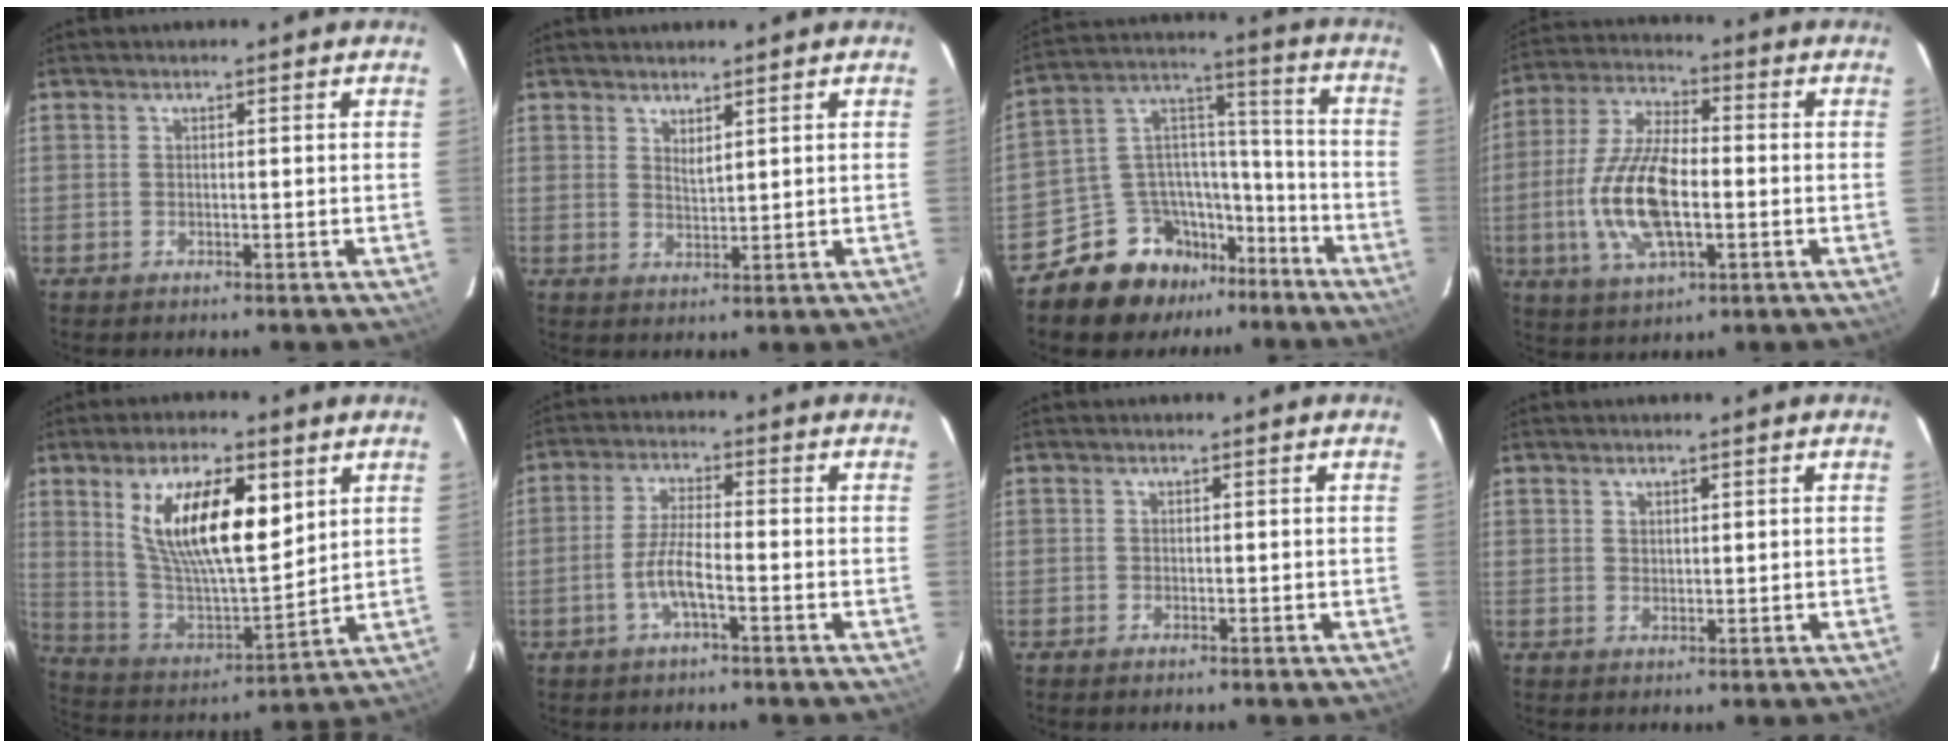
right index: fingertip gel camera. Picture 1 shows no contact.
{"total": 2.1, "force": [1.8, 0.5, 1.1], "torque": [-0.018, -0.002, 0.031]}
{"total": 15.0, "force": [-11.2, 8.9, 4.4], "torque": [-0.094, 0.069, -0.178]}
{"total": 15.0, "force": [-2.9, 6.3, 13.3], "torque": [-0.282, -0.002, -0.054]}
{"total": 18.0, "force": [7.1, 6.3, 15.3], "torque": [-0.274, -0.001, 0.138]}
{"total": 5.3, "force": [-2.5, 0.8, 4.6], "torque": [-0.097, 0.001, -0.048]}
{"total": 0.6, "force": [-0.4, 0.3, 0.2], "torque": [-0.005, -0.002, -0.009]}
{"total": 1.2, "force": [0.9, 0.7, 0.4], "torque": [-0.004, 0.002, 0.017]}